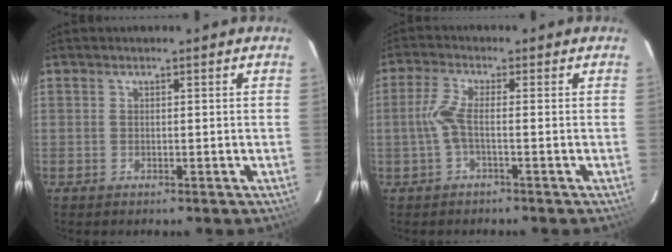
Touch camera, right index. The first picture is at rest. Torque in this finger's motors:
{"motor_torque": [0.51, -0.13, 0.29, 0.09]}